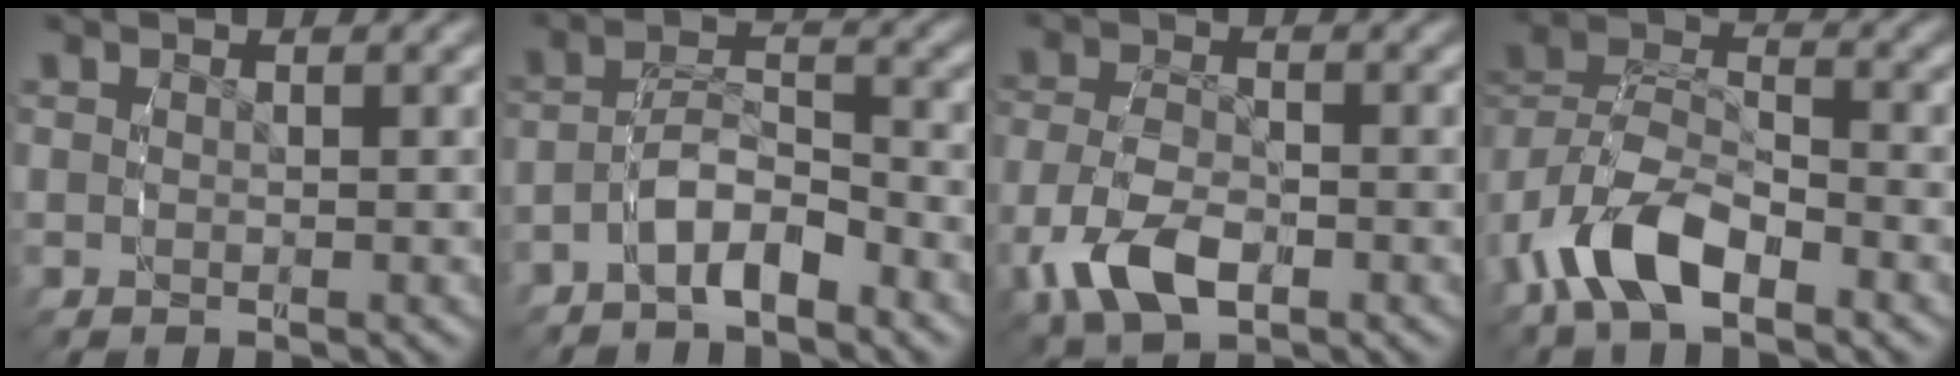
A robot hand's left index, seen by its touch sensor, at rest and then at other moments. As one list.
[{"total": 4.0, "force": [-3.0, 1.7, 2.0], "torque": [-0.028, 0.000, -0.058]}, {"total": 5.7, "force": [-2.4, 3.5, 3.8], "torque": [-0.083, -0.016, -0.036]}, {"total": 5.3, "force": [-2.6, 3.4, 3.1], "torque": [-0.074, -0.010, -0.048]}]